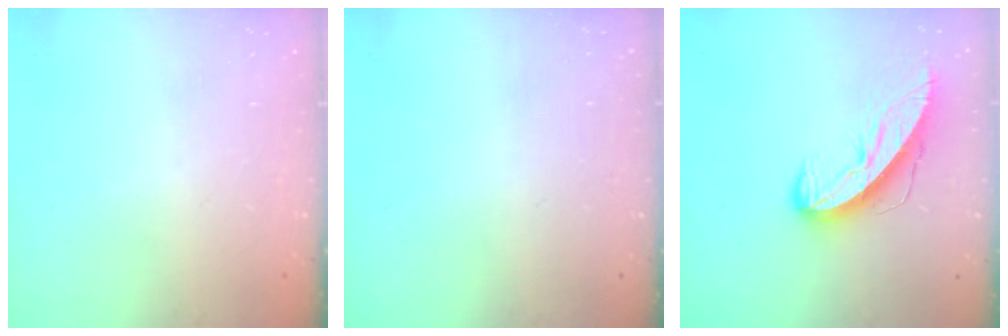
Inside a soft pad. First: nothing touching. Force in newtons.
{"total": 0.0}
{"total": 10.2, "press": 10.1, "slide": 1.3}